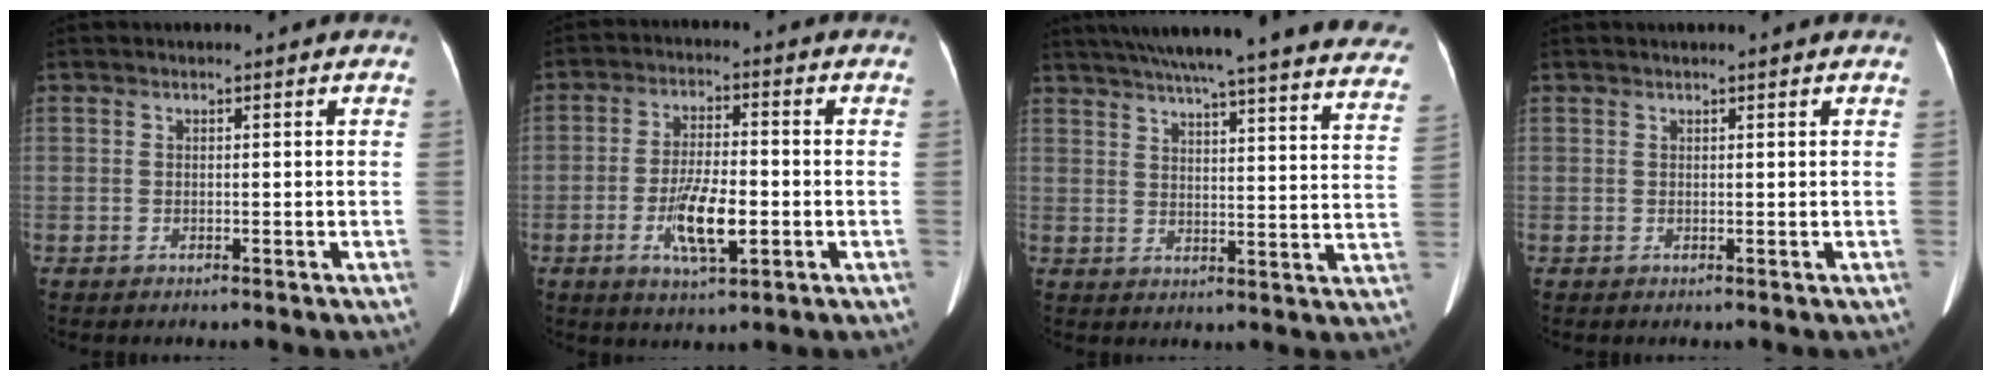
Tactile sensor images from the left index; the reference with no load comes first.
{"total": 8.1, "force": [-2.5, 2.1, 7.4], "torque": [-0.146, -0.005, -0.043]}
{"total": 35.1, "force": [31.4, 3.1, 15.4], "torque": [-0.194, -0.070, 0.375]}
{"total": 2.1, "force": [1.8, -0.1, 1.0], "torque": [-0.014, 0.021, 0.023]}